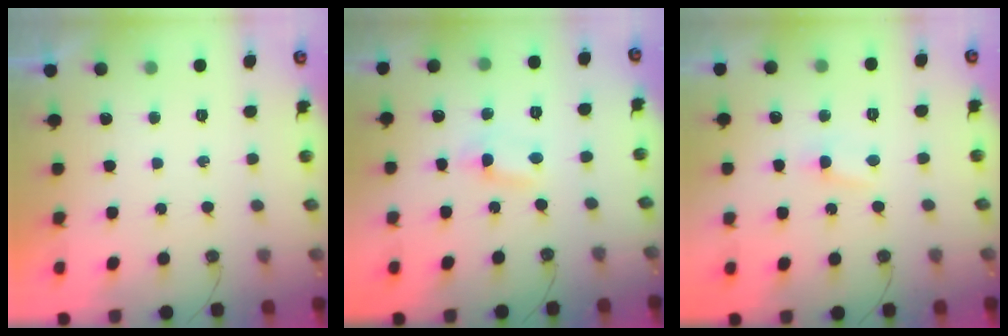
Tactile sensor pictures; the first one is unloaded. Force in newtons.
{"total": 1.6, "press": 1.5, "slide": 0.2}
{"total": 2.8, "press": 2.8, "slide": 0.3}